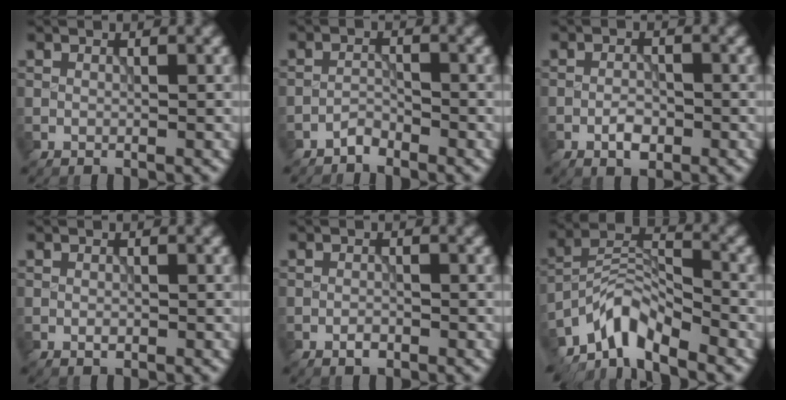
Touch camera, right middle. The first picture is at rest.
{"total": 1.4, "force": [-1.3, 0.4, 0.2], "torque": [-0.001, 0.006, -0.027]}
{"total": 2.1, "force": [-1.0, 1.0, 1.5], "torque": [-0.024, 0.002, -0.021]}
{"total": 0.6, "force": [-0.2, 0.4, 0.4], "torque": [-0.007, 0.000, -0.004]}
{"total": 1.0, "force": [-0.7, 0.5, 0.6], "torque": [-0.009, 0.001, -0.013]}
{"total": 5.7, "force": [-4.7, 1.8, 2.7], "torque": [-0.039, 0.003, -0.100]}